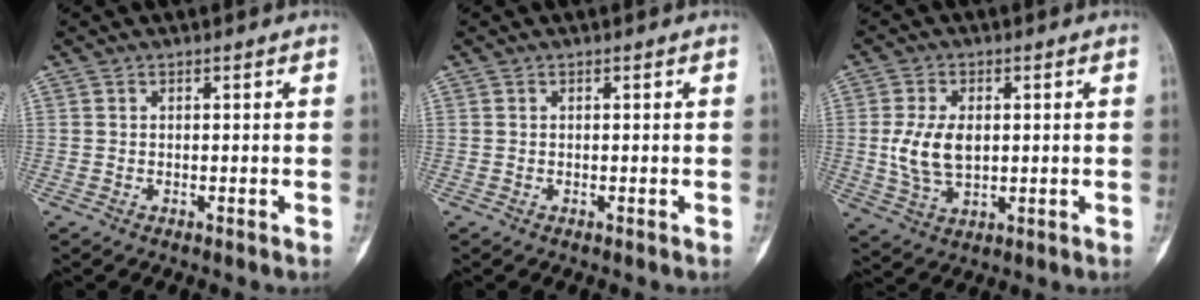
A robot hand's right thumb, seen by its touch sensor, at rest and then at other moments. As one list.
[{"total": 0.0}, {"total": 8.5, "force": [0.5, 5.2, 6.8], "torque": [-0.130, -0.005, 0.016]}]